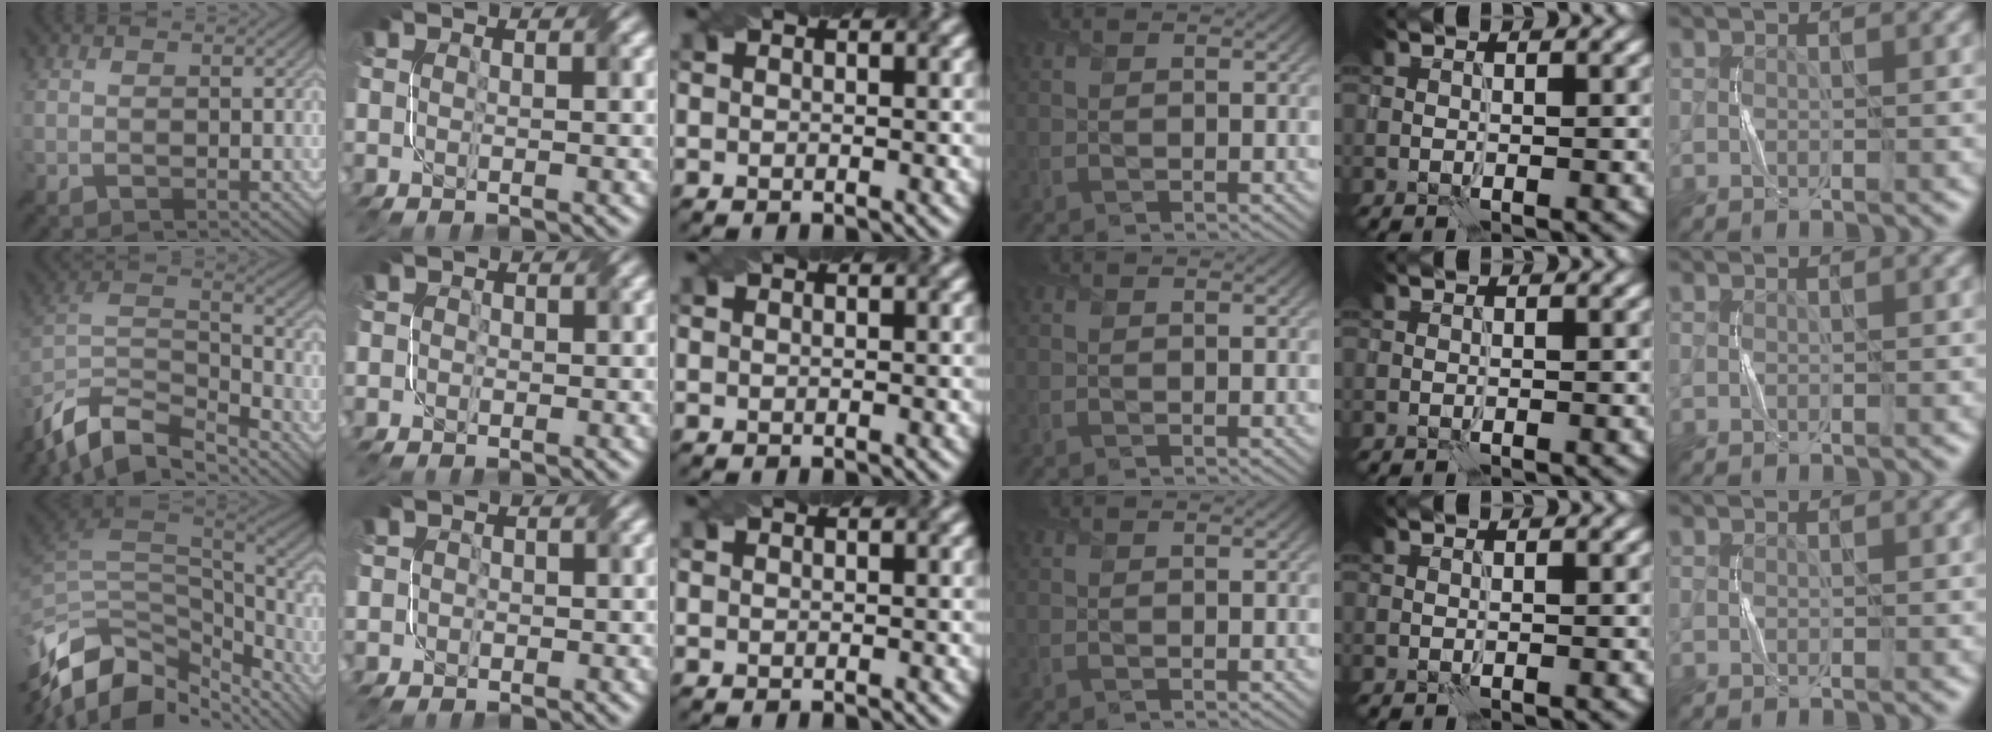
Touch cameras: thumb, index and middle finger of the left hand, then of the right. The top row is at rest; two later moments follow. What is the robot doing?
{"motion": "twist", "object": "screw"}